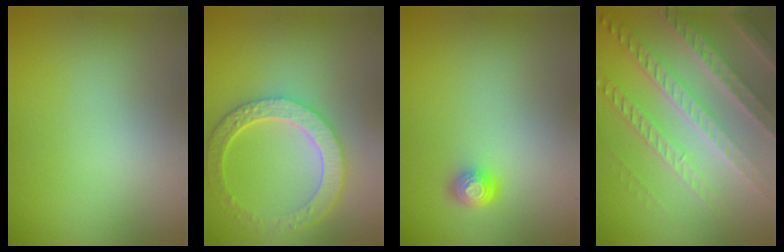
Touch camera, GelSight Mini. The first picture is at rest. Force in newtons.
{"total": 5.6, "press": 4.4, "slide": 3.6}
{"total": 1.6, "press": 1.2, "slide": 1.0}
{"total": 7.9, "press": 5.3, "slide": 5.9}